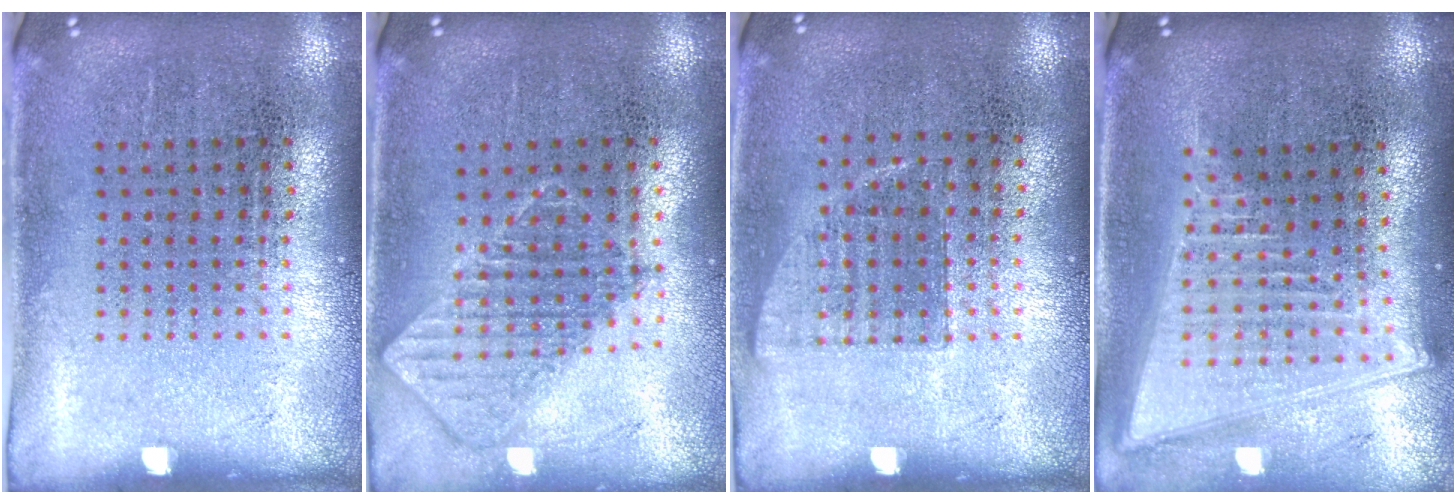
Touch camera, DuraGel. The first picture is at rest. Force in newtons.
{"total": 0.9, "press": 0.9, "slide": 0.1}
{"total": 0.7, "press": 0.7, "slide": 0.2}
{"total": 2.1, "press": 1.8, "slide": 1.1}